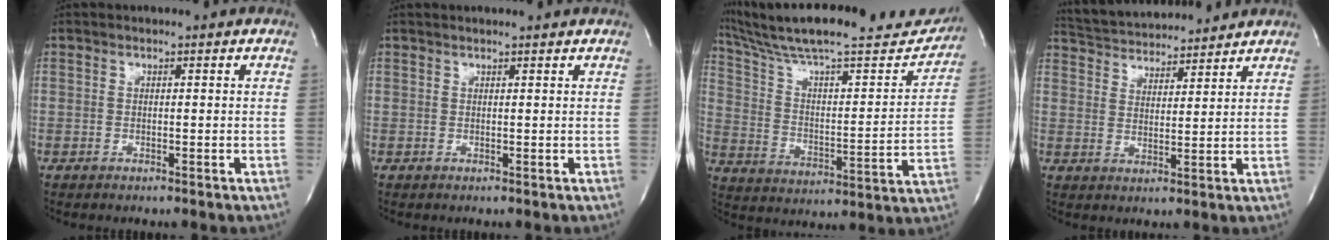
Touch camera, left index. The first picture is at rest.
{"total": 2.6, "force": [2.5, 0.0, 0.8], "torque": [-0.013, 0.012, 0.028]}
{"total": 27.2, "force": [23.6, 4.6, 12.6], "torque": [-0.212, -0.018, 0.339]}
{"total": 12.3, "force": [11.7, 1.9, 3.2], "torque": [-0.063, 0.021, 0.187]}